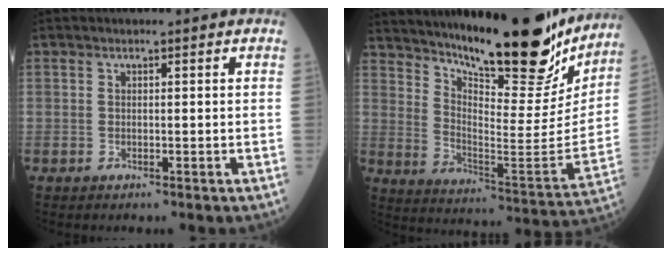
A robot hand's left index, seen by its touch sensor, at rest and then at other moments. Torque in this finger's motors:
{"motor_torque": [0.52, -0.39, 1.02, 0.21]}